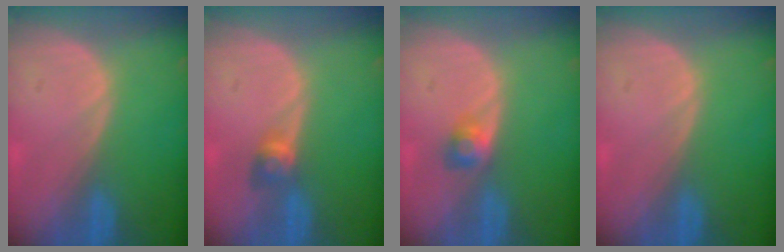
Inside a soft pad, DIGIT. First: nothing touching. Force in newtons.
{"total": 2.8, "press": 2.5, "slide": 1.3}
{"total": 2.4, "press": 2.3, "slide": 0.9}
{"total": 0.0}